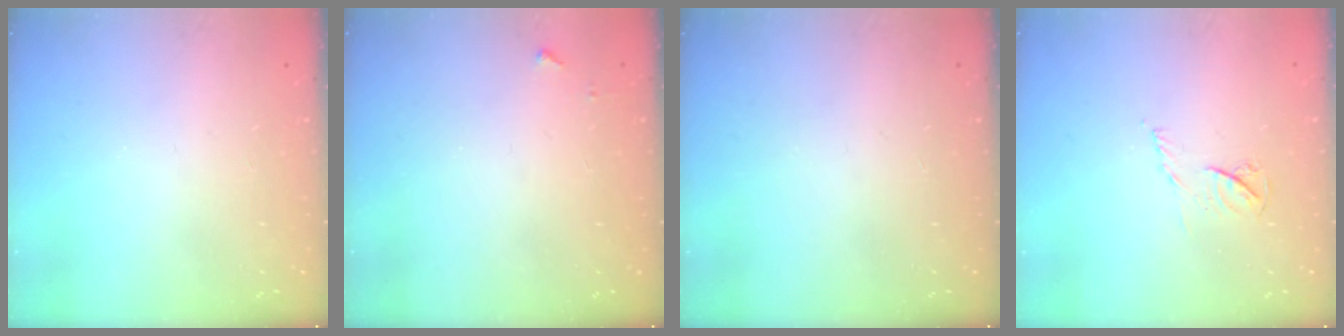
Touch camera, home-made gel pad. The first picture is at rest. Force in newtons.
{"total": 3.5, "press": 3.5, "slide": 0.4}
{"total": 0.0}
{"total": 5.4, "press": 5.3, "slide": 0.7}